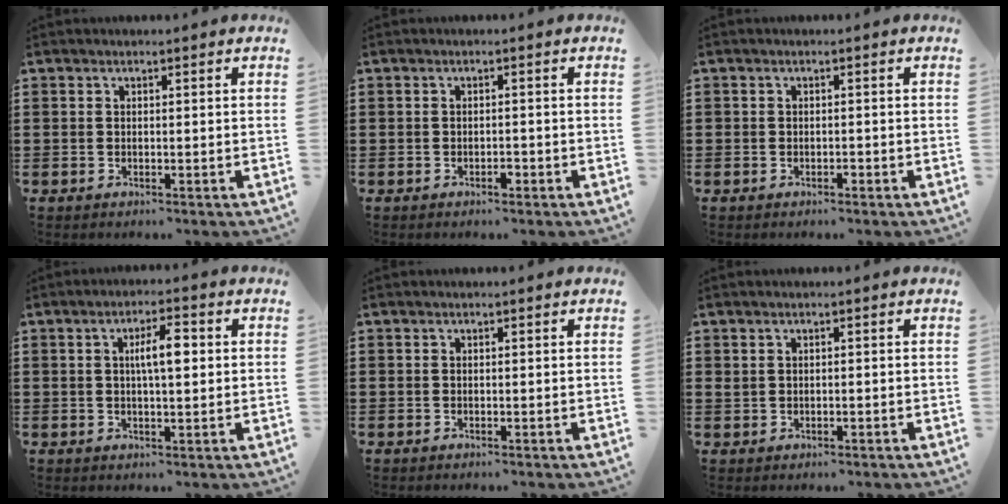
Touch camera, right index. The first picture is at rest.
{"total": 1.0, "force": [-0.6, 0.4, 0.7], "torque": [-0.016, -0.003, -0.011]}
{"total": 0.7, "force": [-0.5, 0.4, 0.3], "torque": [-0.008, 0.001, -0.011]}
{"total": 5.1, "force": [0.8, 1.4, 4.8], "torque": [-0.087, 0.007, 0.009]}
{"total": 0.0}
{"total": 0.7, "force": [0.2, 0.5, 0.4], "torque": [-0.010, 0.003, 0.003]}